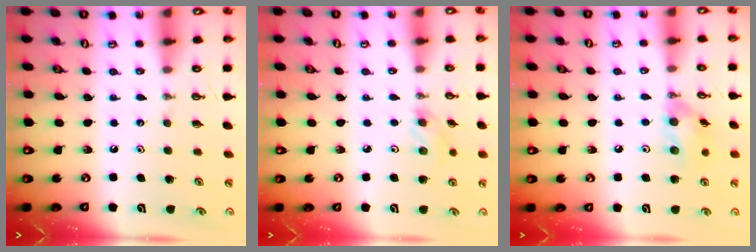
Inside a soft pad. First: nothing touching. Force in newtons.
{"total": 3.4, "press": 3.4, "slide": 0.5}
{"total": 10.5, "press": 10.2, "slide": 2.3}